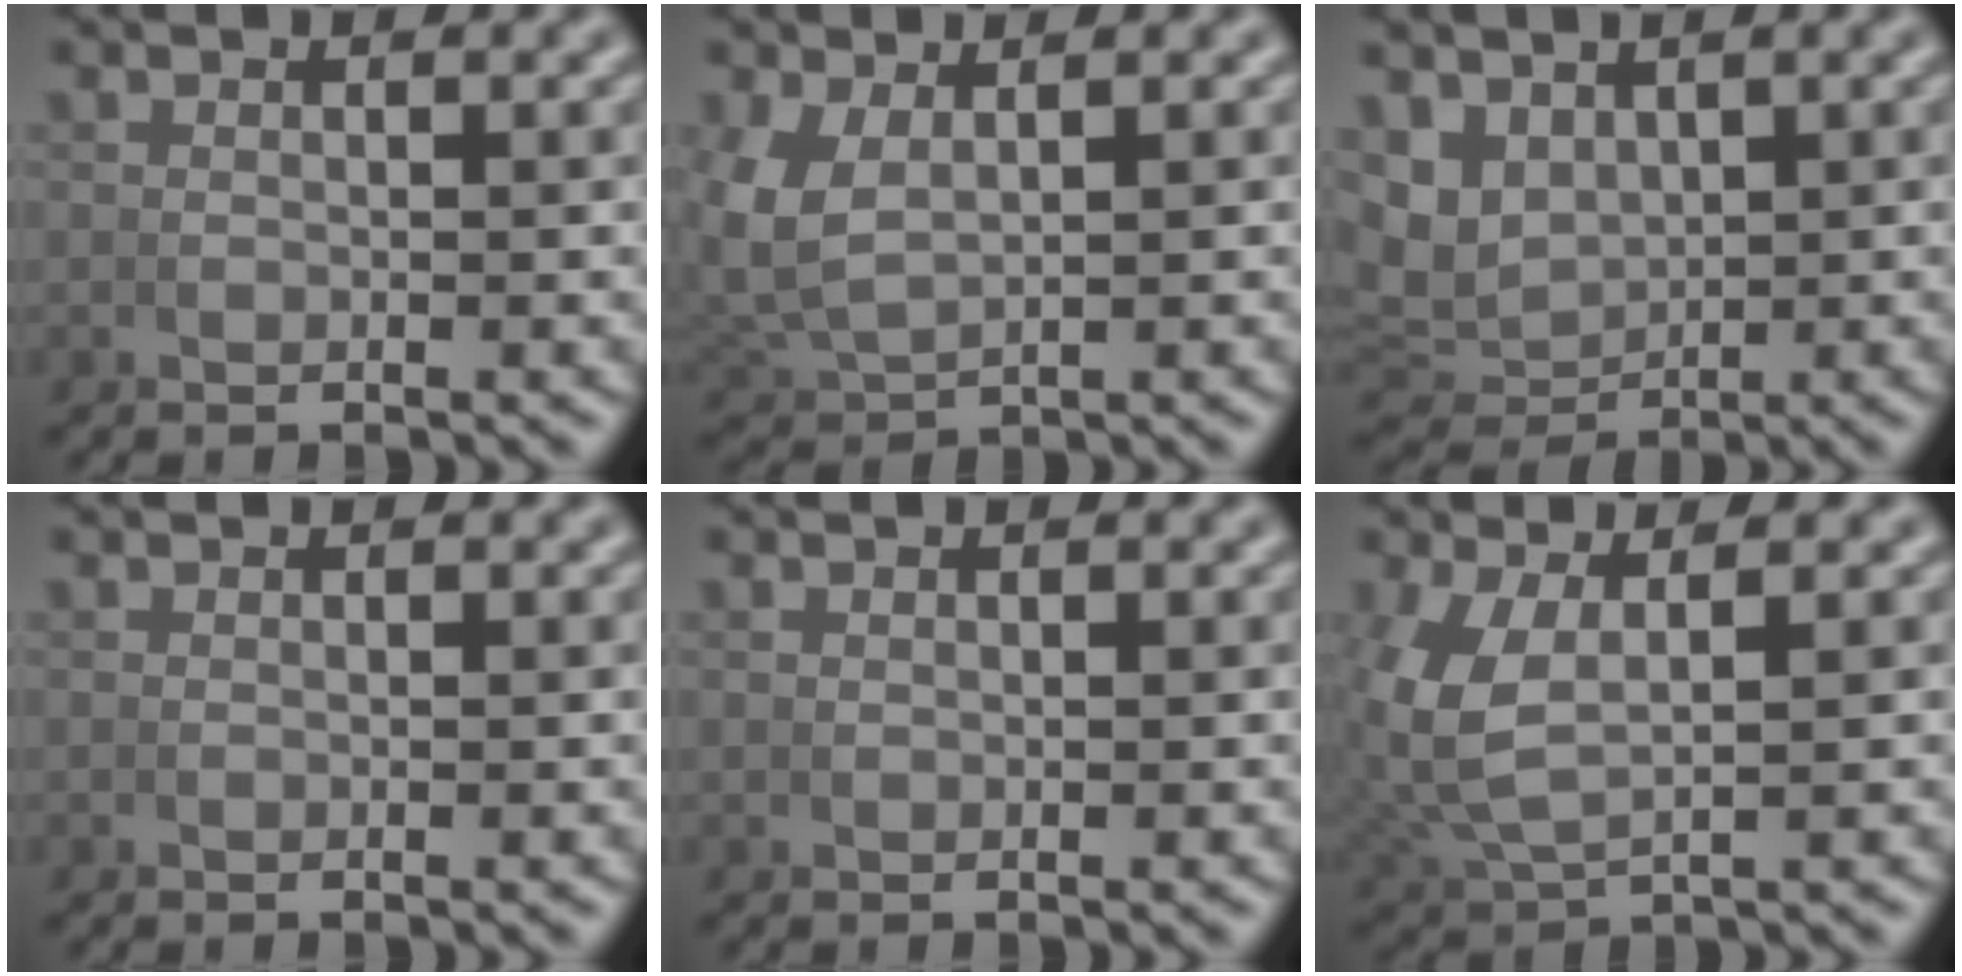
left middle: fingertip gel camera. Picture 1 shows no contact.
{"total": 4.1, "force": [1.1, 3.0, 2.5], "torque": [-0.087, -0.009, 0.035]}
{"total": 7.3, "force": [1.6, 6.3, 3.4], "torque": [-0.104, -0.027, 0.039]}
{"total": 0.0}
{"total": 0.0}
{"total": 5.1, "force": [1.1, 3.2, 3.9], "torque": [-0.114, -0.008, 0.033]}